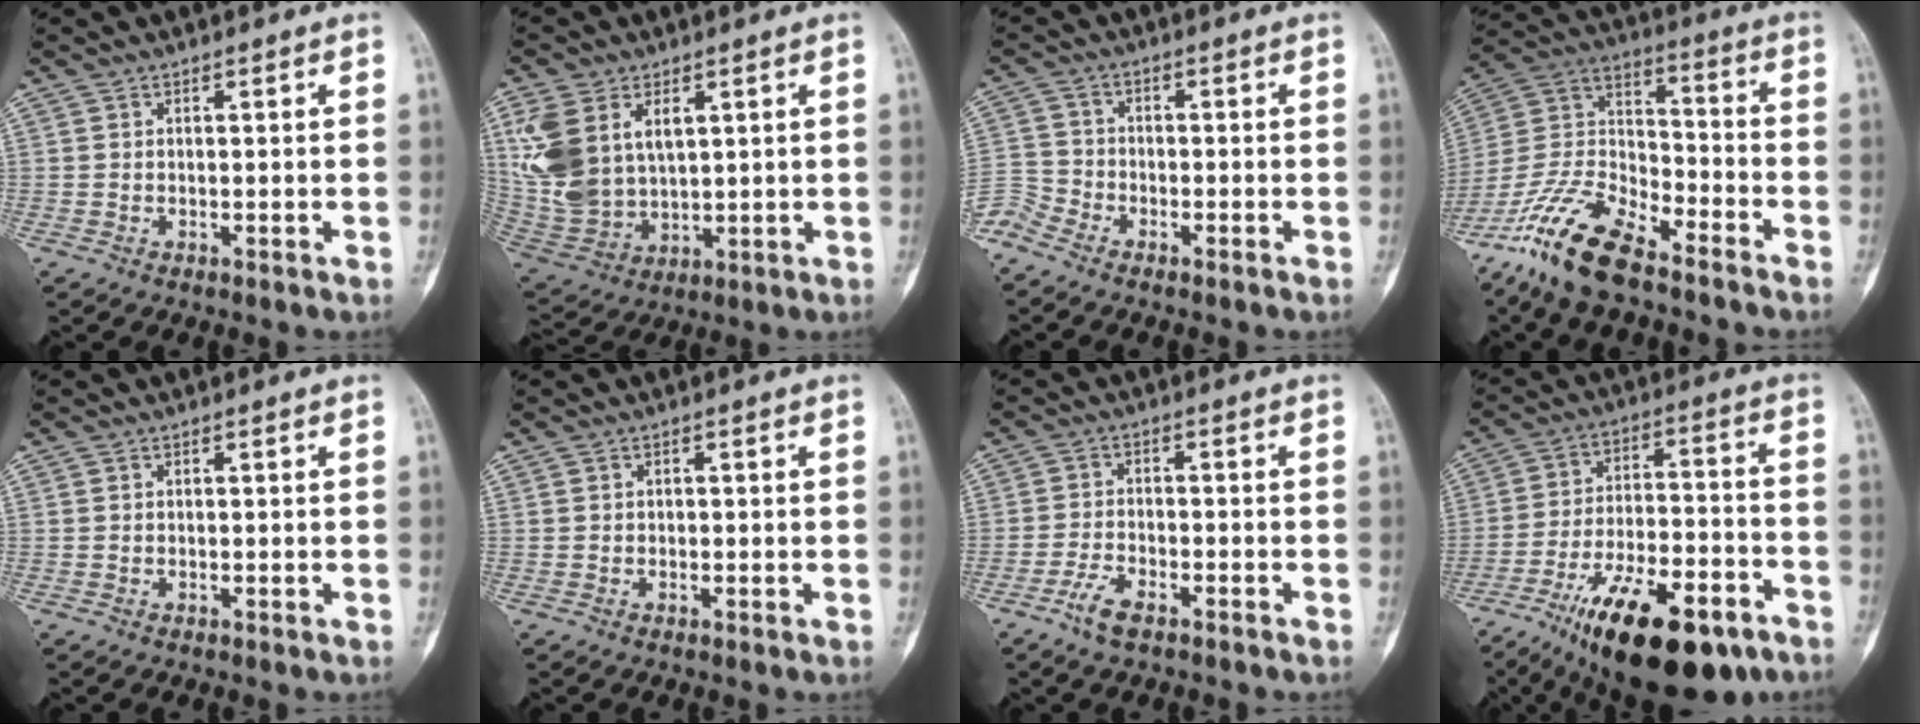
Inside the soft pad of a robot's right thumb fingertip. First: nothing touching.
{"total": 14.5, "force": [4.6, 9.3, 10.1], "torque": [-0.204, -0.008, 0.108]}
{"total": 4.8, "force": [-4.4, 1.7, 1.1], "torque": [-0.030, 0.012, -0.097]}
{"total": 16.9, "force": [-12.5, 5.6, 9.9], "torque": [-0.200, 0.066, -0.237]}
{"total": 0.0}
{"total": 0.5, "force": [0.0, 0.5, 0.2], "torque": [0.006, 0.004, -0.002]}
{"total": 4.5, "force": [-3.1, 1.4, 2.9], "torque": [-0.067, 0.017, -0.057]}
{"total": 23.1, "force": [-13.8, 8.8, 16.3], "torque": [-0.252, 0.064, -0.217]}